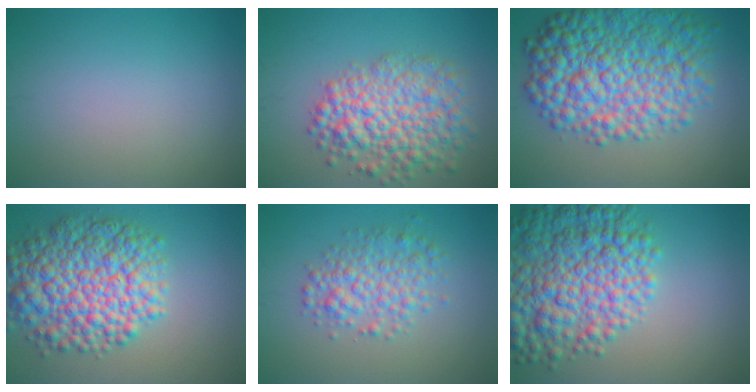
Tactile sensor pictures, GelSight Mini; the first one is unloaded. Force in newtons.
{"total": 7.3, "press": 7.3, "slide": 0.3}
{"total": 11.2, "press": 11.2, "slide": 0.3}
{"total": 10.4, "press": 10.3, "slide": 0.3}
{"total": 3.8, "press": 3.8, "slide": 0.1}
{"total": 9.9, "press": 9.9, "slide": 0.3}